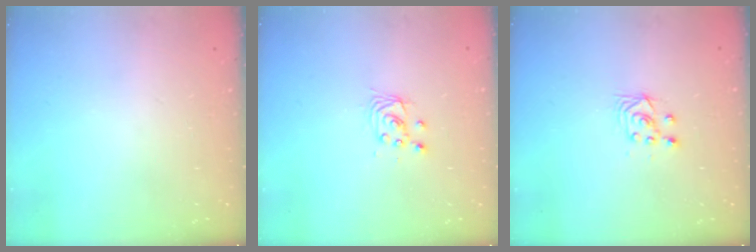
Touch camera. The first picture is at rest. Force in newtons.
{"total": 3.2, "press": 3.2, "slide": 0.2}
{"total": 3.5, "press": 3.2, "slide": 1.3}